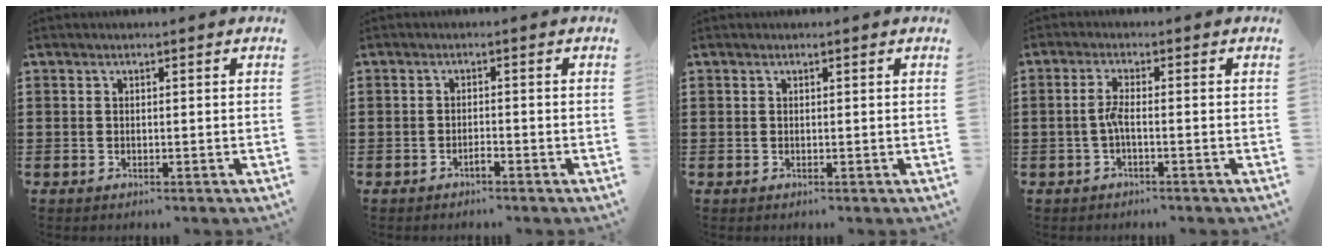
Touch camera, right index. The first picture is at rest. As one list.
[{"total": 1.3, "force": [-1.0, 0.1, 0.7], "torque": [-0.016, -0.003, -0.019]}, {"total": 0.0}, {"total": 2.7, "force": [-0.9, 0.3, 2.5], "torque": [-0.063, -0.005, -0.022]}]